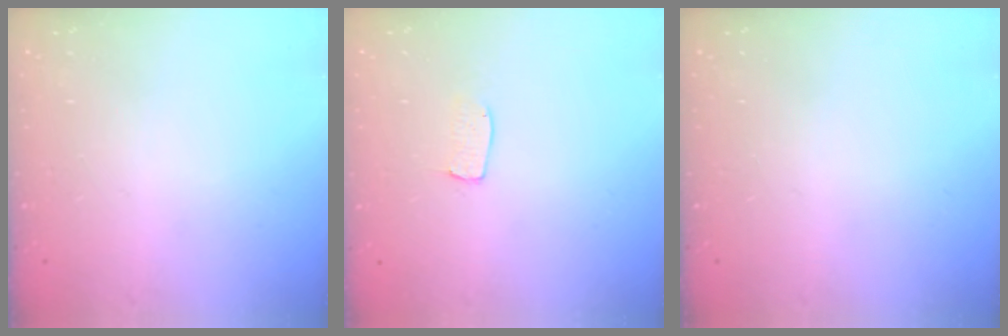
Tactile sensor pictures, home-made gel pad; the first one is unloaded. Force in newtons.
{"total": 3.3, "press": 3.3, "slide": 0.2}
{"total": 0.0}